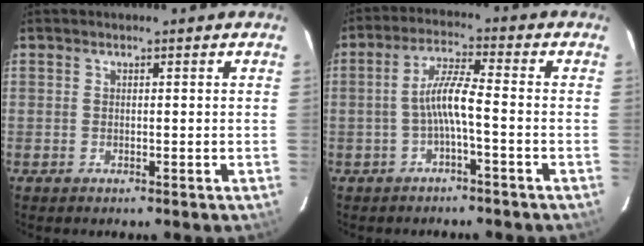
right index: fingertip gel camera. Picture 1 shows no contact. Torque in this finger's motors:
{"motor_torque": [1.04, -0.27, 0.60, 0.15]}